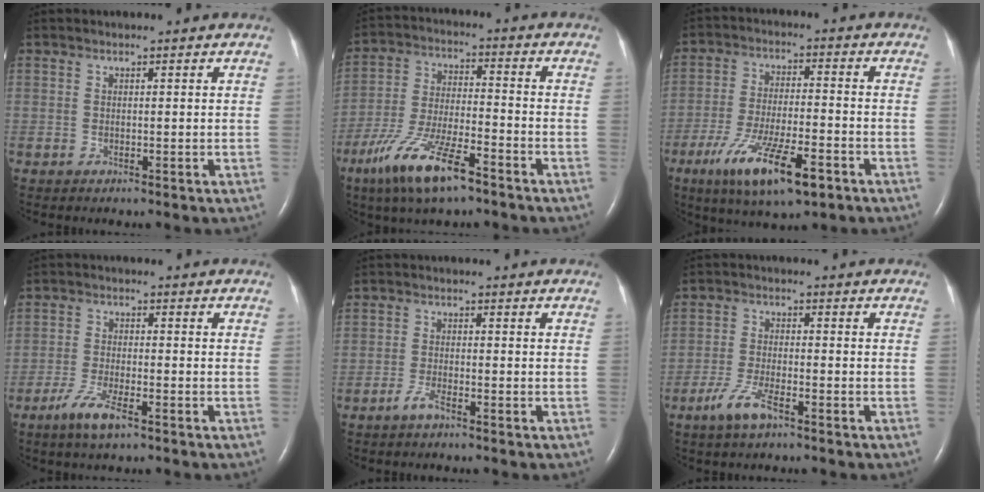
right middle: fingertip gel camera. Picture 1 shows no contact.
{"total": 12.5, "force": [-8.0, 2.6, 9.2], "torque": [-0.189, -0.018, -0.147]}
{"total": 13.0, "force": [-7.1, 2.9, 10.6], "torque": [-0.199, -0.021, -0.116]}
{"total": 5.3, "force": [-3.3, 1.0, 4.0], "torque": [-0.089, -0.008, -0.062]}
{"total": 2.3, "force": [-1.7, 0.3, 1.5], "torque": [-0.039, -0.003, -0.035]}
{"total": 5.0, "force": [-3.2, 1.1, 3.6], "torque": [-0.086, -0.006, -0.062]}